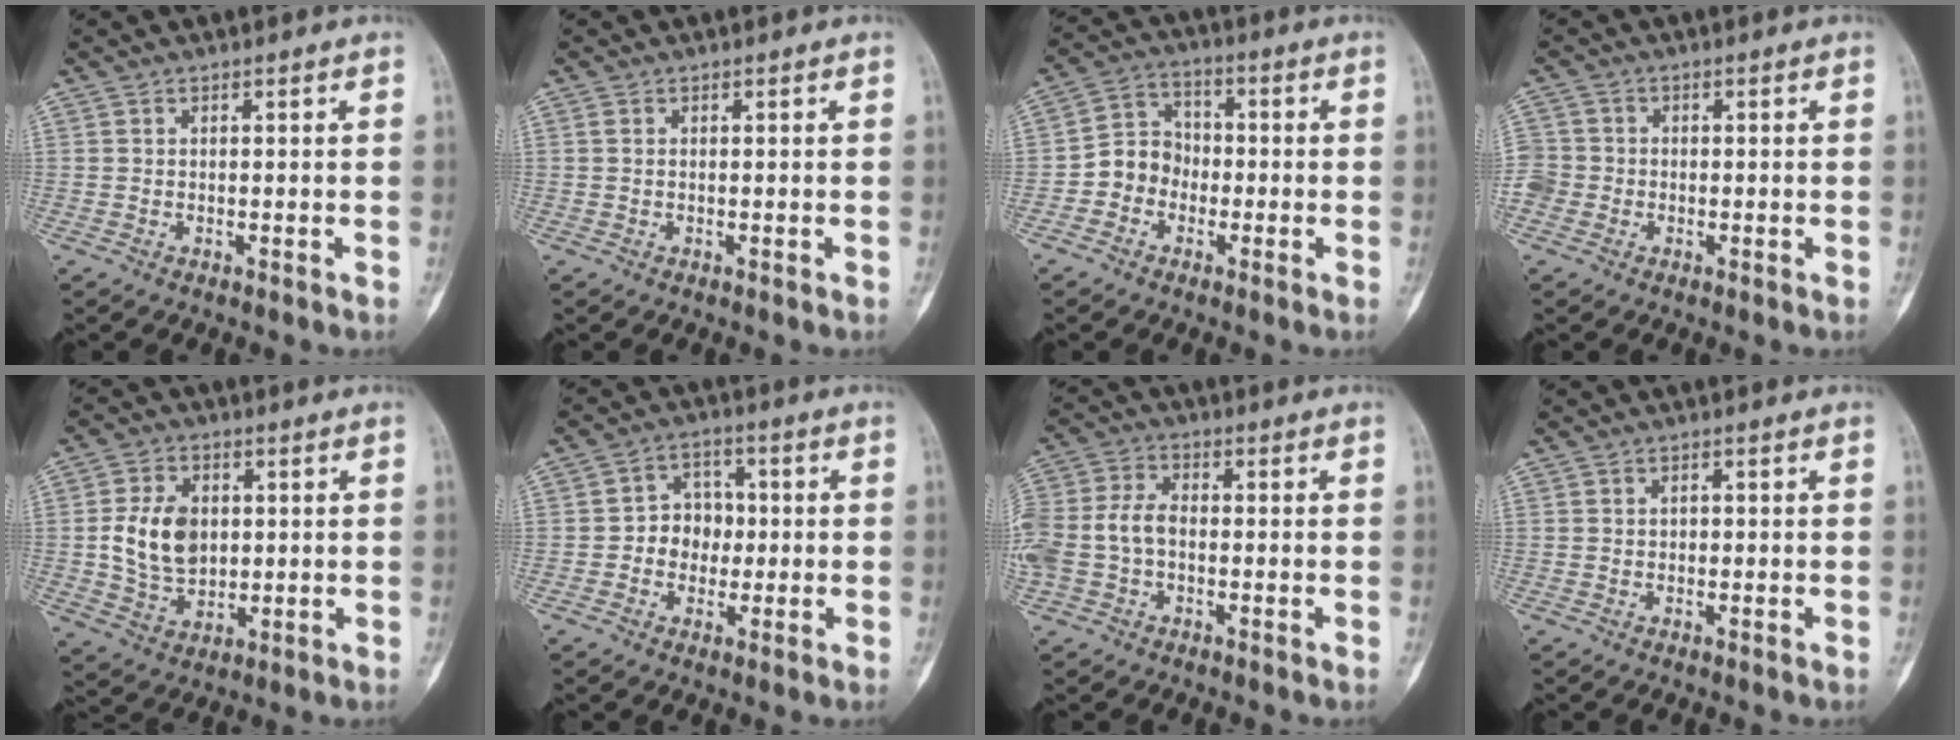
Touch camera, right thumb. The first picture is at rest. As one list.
[{"total": 0.5, "force": [0.1, 0.3, 0.4], "torque": [-0.012, 0.003, 0.002]}, {"total": 7.2, "force": [-2.1, 6.3, 2.7], "torque": [-0.020, 0.030, -0.053]}, {"total": 4.9, "force": [-1.2, 4.6, 1.3], "torque": [-0.030, 0.012, -0.026]}, {"total": 10.7, "force": [1.0, 7.7, 7.4], "torque": [-0.118, -0.004, 0.024]}, {"total": 6.7, "force": [-0.5, 5.8, 3.4], "torque": [-0.008, 0.017, -0.018]}, {"total": 10.9, "force": [-1.6, 7.6, 7.7], "torque": [-0.177, 0.030, -0.035]}, {"total": 0.8, "force": [0.0, 0.7, 0.4], "torque": [-0.003, 0.003, -0.001]}]